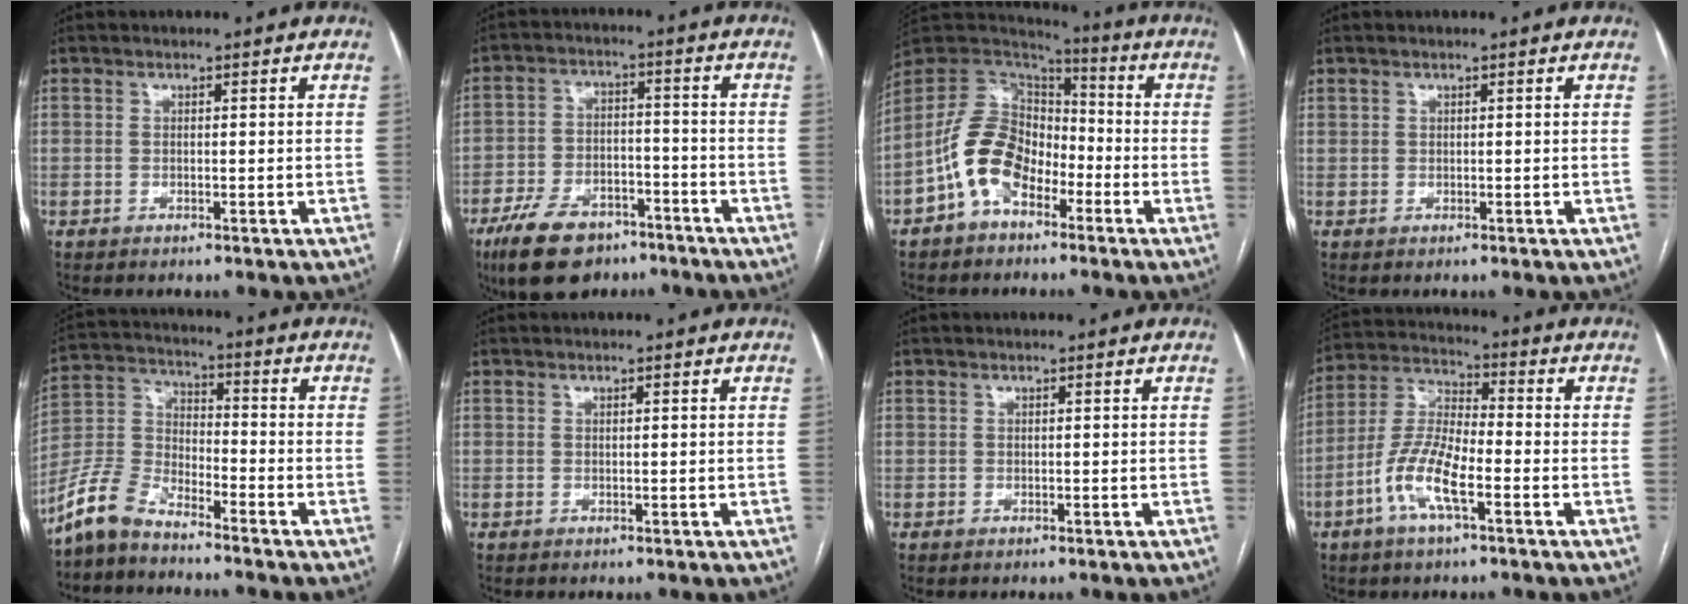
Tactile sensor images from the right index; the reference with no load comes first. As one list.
[{"total": 12.4, "force": [-8.7, 6.1, 6.4], "torque": [-0.124, -0.002, -0.146]}, {"total": 11.7, "force": [-4.7, 7.6, 7.5], "torque": [-0.164, 0.027, -0.089]}, {"total": 0.0}, {"total": 8.0, "force": [-7.1, 2.6, 2.8], "torque": [-0.078, 0.011, -0.150]}, {"total": 0.0}, {"total": 0.0}, {"total": 10.3, "force": [-4.2, 2.7, 9.0], "torque": [-0.196, 0.007, -0.083]}]